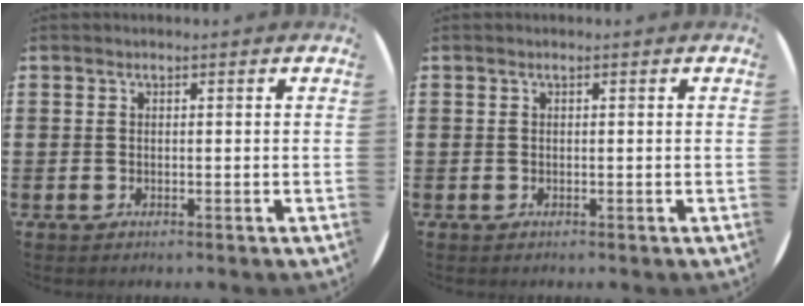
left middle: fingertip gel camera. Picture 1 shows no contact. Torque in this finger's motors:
{"motor_torque": [-0.18, -0.25, 0.05, 0.02]}